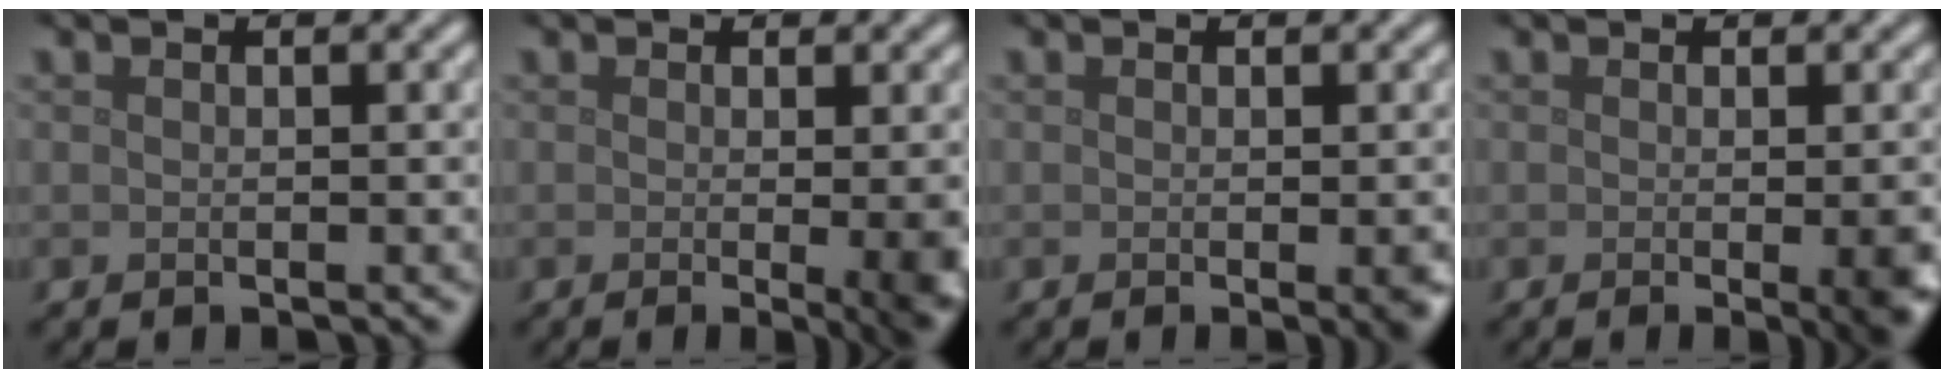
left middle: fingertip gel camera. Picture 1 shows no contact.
{"total": 7.6, "force": [-0.8, 3.1, 6.9], "torque": [-0.037, -0.008, -0.006]}
{"total": 1.8, "force": [-0.4, 0.4, 1.7], "torque": [-0.016, -0.004, -0.006]}
{"total": 4.8, "force": [-0.9, 1.6, 4.4], "torque": [-0.039, -0.008, -0.007]}